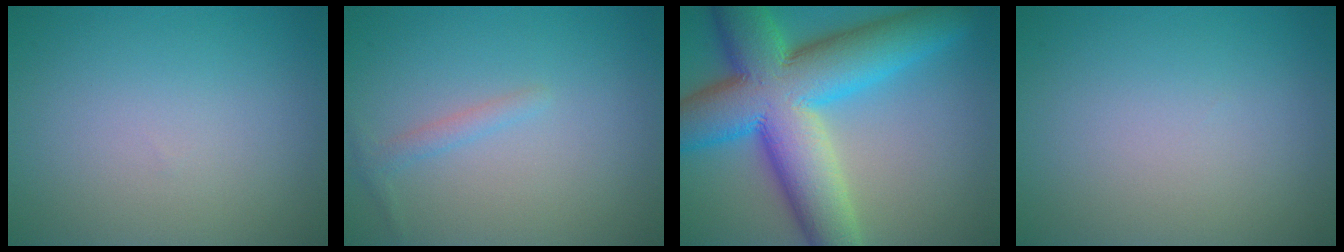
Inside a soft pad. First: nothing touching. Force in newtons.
{"total": 1.2, "press": 1.2, "slide": 0.0}
{"total": 14.8, "press": 14.8, "slide": 0.4}
{"total": 0.0}